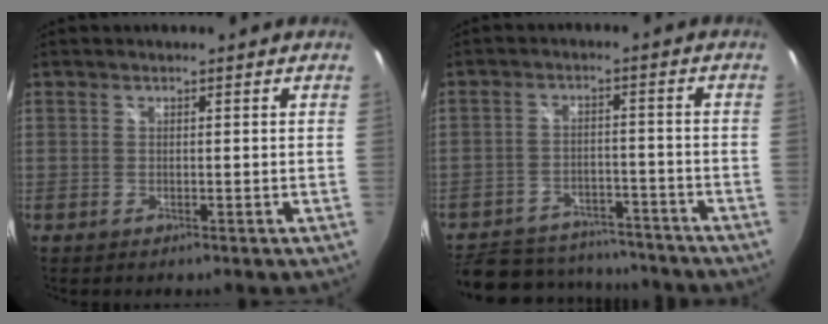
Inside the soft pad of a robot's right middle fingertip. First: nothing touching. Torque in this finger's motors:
{"motor_torque": [-0.57, -0.64, -0.10, -0.04]}